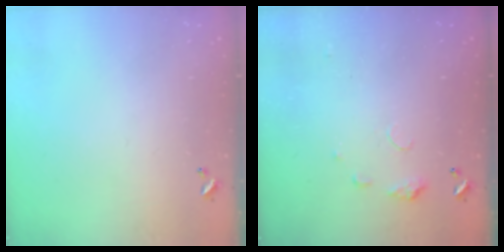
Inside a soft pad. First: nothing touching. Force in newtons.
{"total": 5.6, "press": 5.6, "slide": 0.7}